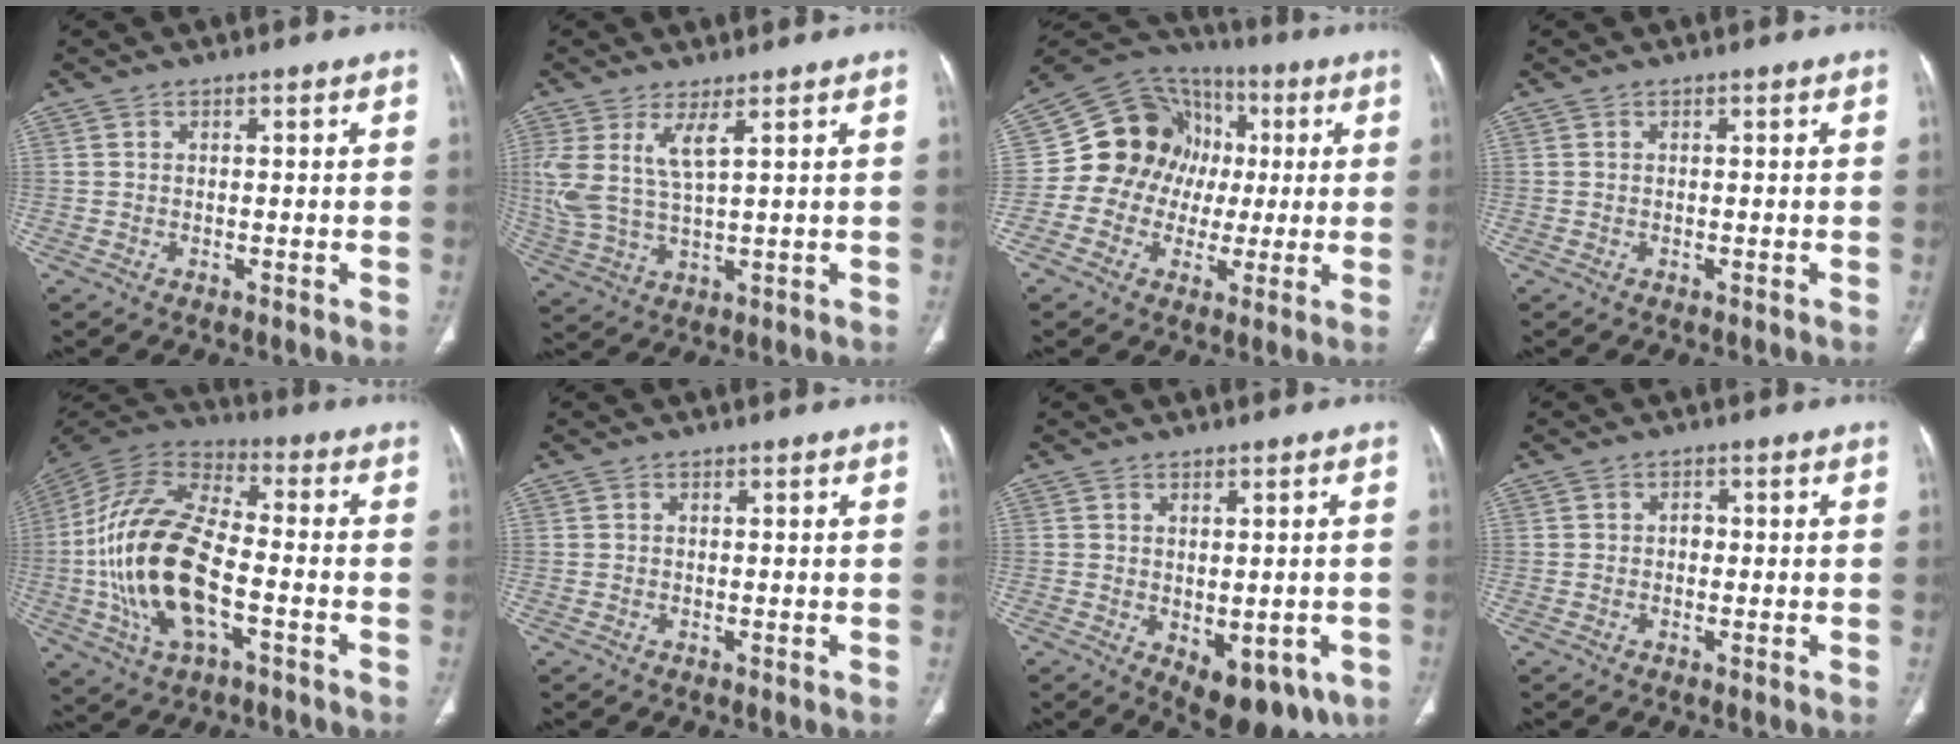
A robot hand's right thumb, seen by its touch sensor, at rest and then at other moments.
{"total": 8.5, "force": [3.5, 2.4, 7.3], "torque": [-0.179, -0.021, 0.082]}
{"total": 16.3, "force": [0.5, 14.5, 7.5], "torque": [-0.089, 0.035, 0.003]}
{"total": 0.0}
{"total": 24.0, "force": [-4.4, 12.2, 20.2], "torque": [-0.420, 0.017, -0.078]}
{"total": 0.0}
{"total": 11.3, "force": [-4.2, 6.0, 8.7], "torque": [-0.088, 0.000, -0.040]}
{"total": 1.4, "force": [-0.2, 1.1, 0.8], "torque": [-0.006, 0.005, -0.006]}